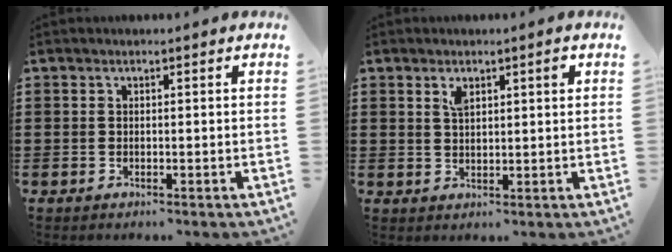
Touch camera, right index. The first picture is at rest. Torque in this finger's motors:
{"motor_torque": [-0.12, 0.20, 0.23, 0.01]}